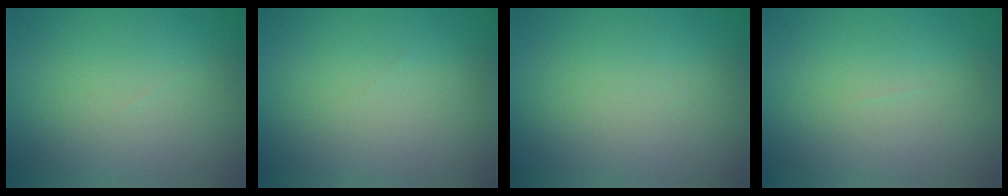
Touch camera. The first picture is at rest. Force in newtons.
{"total": 0.0}
{"total": 0.0}
{"total": 0.0}